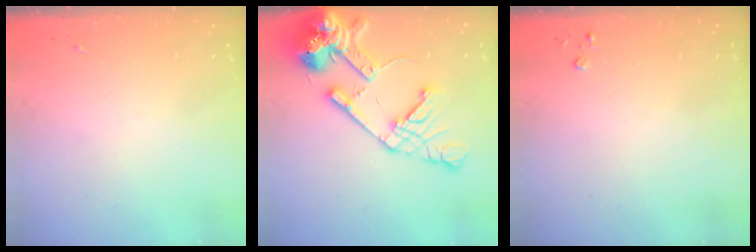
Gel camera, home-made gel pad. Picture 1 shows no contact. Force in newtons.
{"total": 20.4, "press": 20.2, "slide": 2.9}
{"total": 2.2, "press": 2.2, "slide": 0.3}